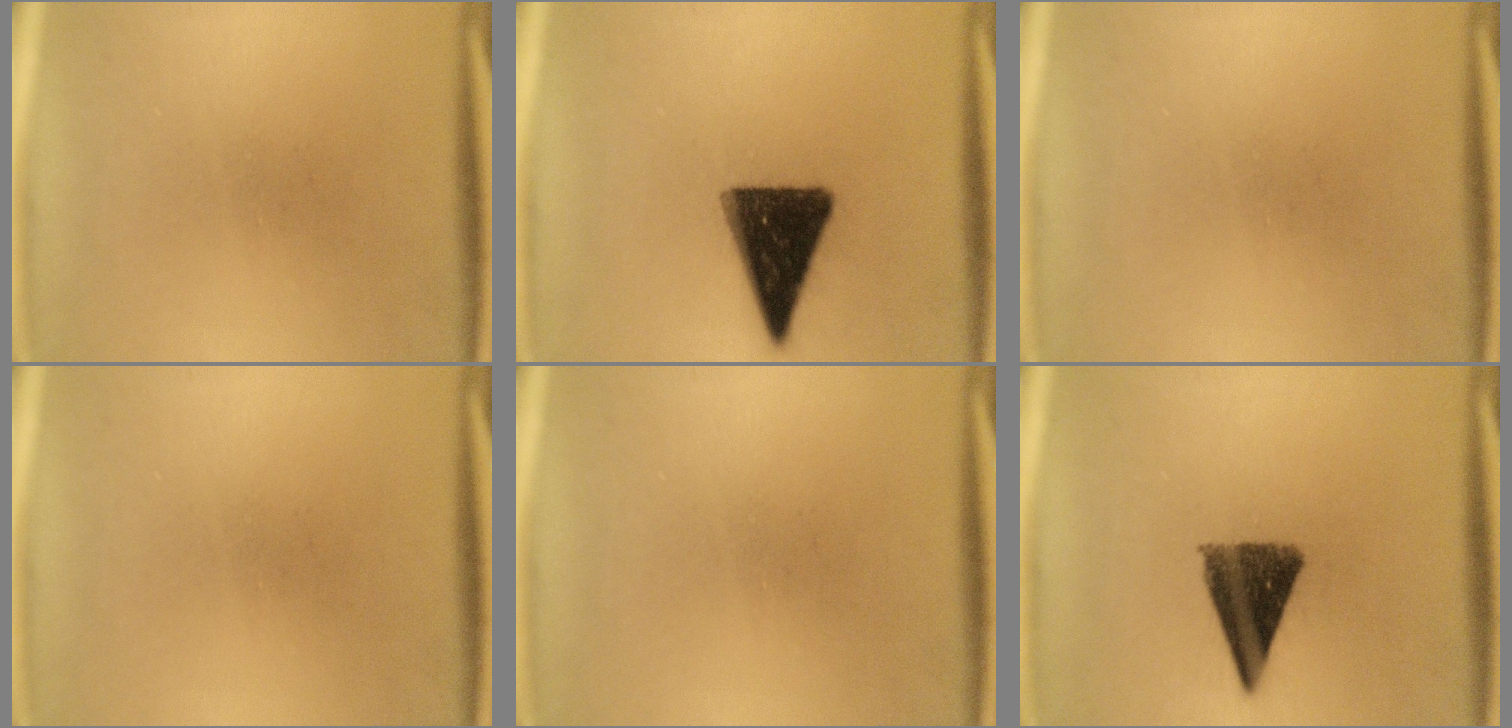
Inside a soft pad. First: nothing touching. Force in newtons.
{"total": 15.4}
{"total": 0.0}
{"total": 0.0}
{"total": 0.0}
{"total": 10.4}